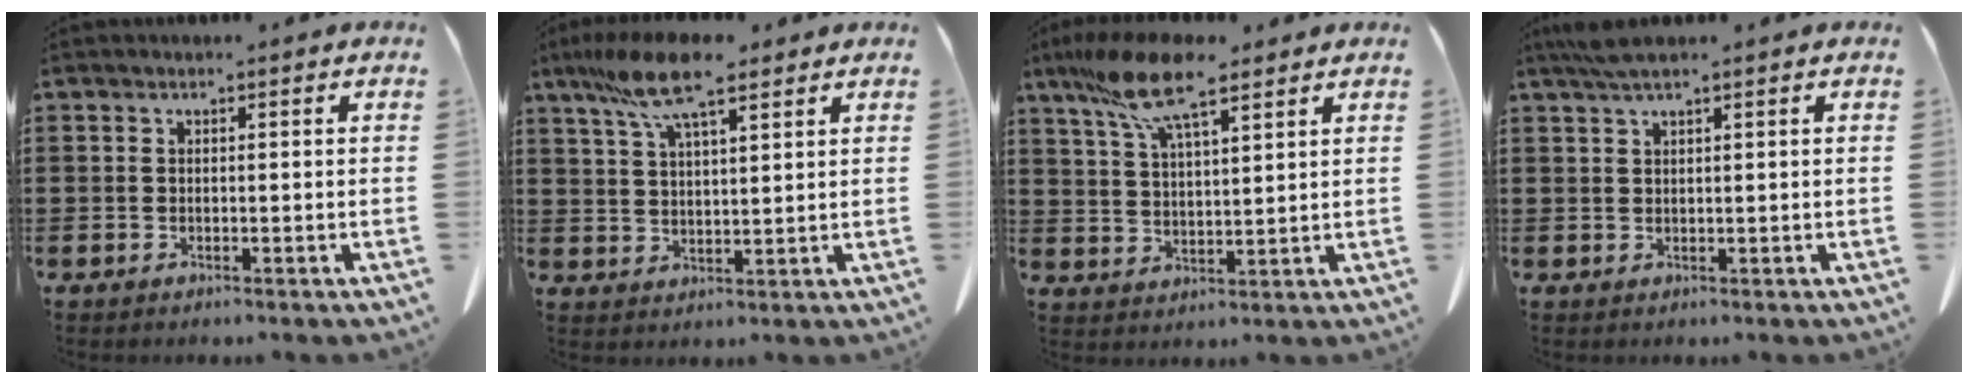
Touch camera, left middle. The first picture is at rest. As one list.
[{"total": 9.9, "force": [6.8, 2.4, 6.8], "torque": [-0.147, -0.005, 0.123]}, {"total": 10.6, "force": [7.4, 2.5, 7.1], "torque": [-0.155, -0.009, 0.136]}, {"total": 2.7, "force": [1.9, 0.2, 1.9], "torque": [-0.040, 0.001, 0.036]}]